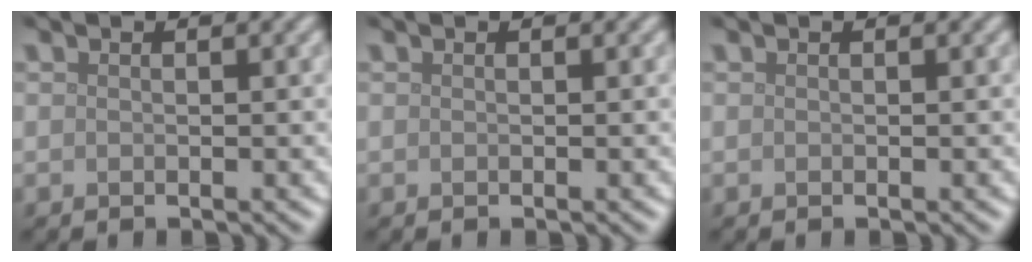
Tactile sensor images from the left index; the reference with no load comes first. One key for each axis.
{"total": 0.0}
{"total": 0.0}